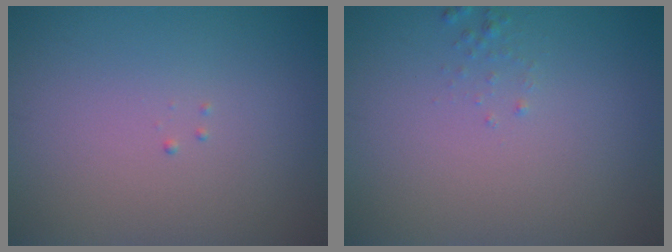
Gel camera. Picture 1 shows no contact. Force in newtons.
{"total": 0.6, "press": 0.6, "slide": 0.1}